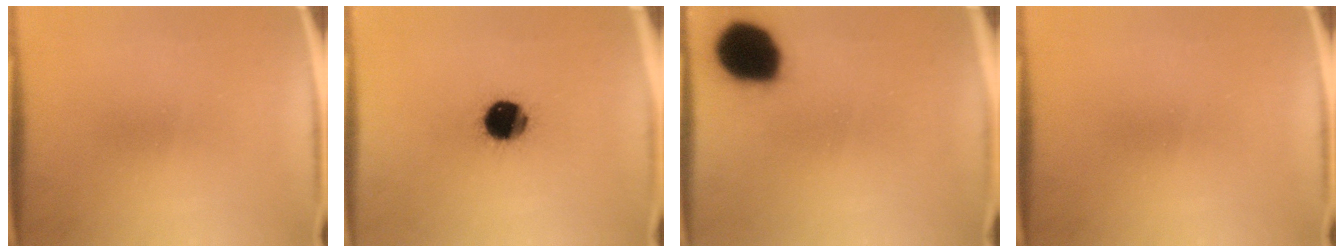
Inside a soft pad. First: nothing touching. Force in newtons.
{"total": 13.5}
{"total": 17.1}
{"total": 0.0}